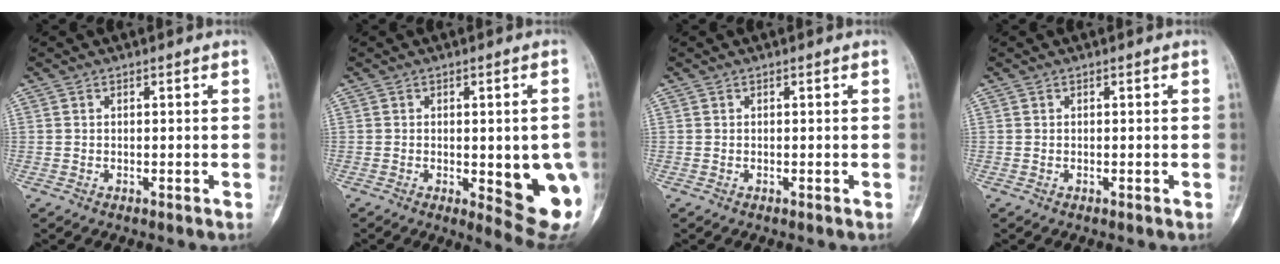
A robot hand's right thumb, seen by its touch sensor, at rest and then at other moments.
{"total": 13.6, "force": [-2.3, 4.4, 12.6], "torque": [-0.124, -0.012, -0.013]}
{"total": 0.0}
{"total": 0.0}